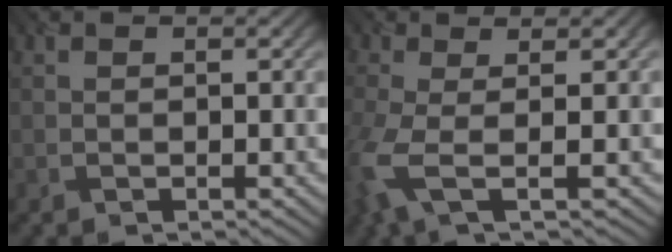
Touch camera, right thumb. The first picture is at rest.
{"total": 5.7, "force": [-1.1, 1.7, 5.3], "torque": [-0.130, -0.013, -0.025]}